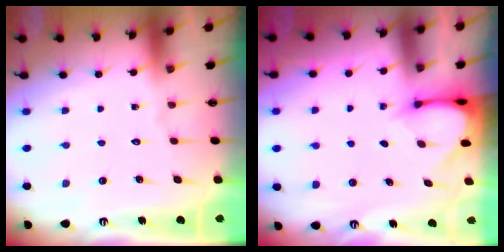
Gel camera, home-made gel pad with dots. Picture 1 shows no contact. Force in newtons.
{"total": 3.2, "press": 3.2, "slide": 0.3}